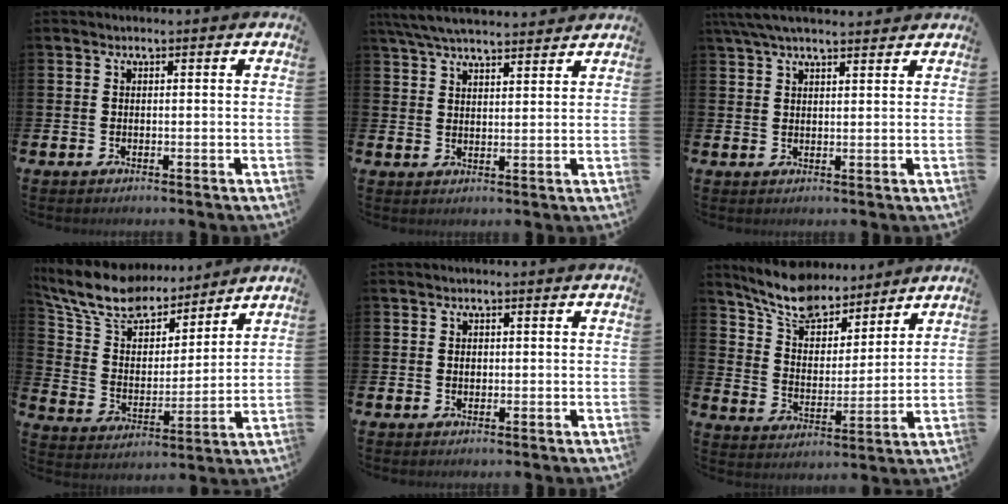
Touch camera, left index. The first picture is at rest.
{"total": 5.9, "force": [5.6, 0.9, 1.7], "torque": [-0.050, -0.021, 0.103]}
{"total": 4.9, "force": [4.3, 1.0, 2.1], "torque": [-0.045, -0.011, 0.079]}
{"total": 10.9, "force": [9.7, 3.9, 2.9], "torque": [-0.108, -0.061, 0.174]}
{"total": 0.7, "force": [0.1, 0.6, 0.4], "torque": [0.007, -0.002, -0.002]}
{"total": 8.8, "force": [8.2, 2.8, 1.8], "torque": [-0.064, -0.053, 0.149]}